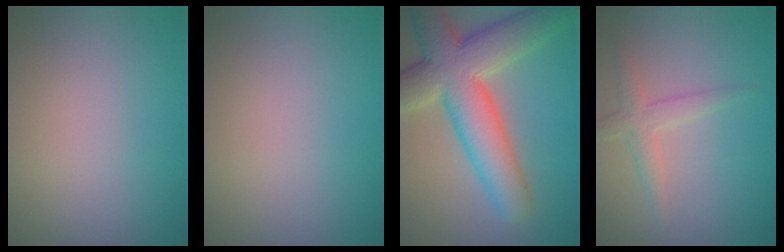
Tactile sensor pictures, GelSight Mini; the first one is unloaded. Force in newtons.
{"total": 0.0}
{"total": 10.3, "press": 10.2, "slide": 0.7}
{"total": 2.1, "press": 2.1, "slide": 0.1}